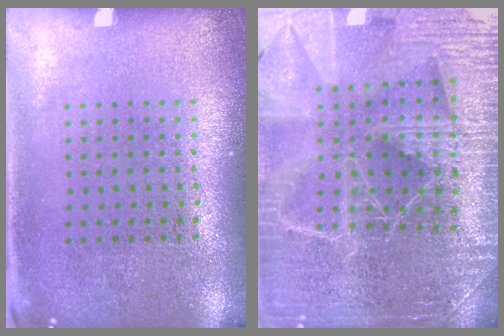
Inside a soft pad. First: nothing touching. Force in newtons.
{"total": 4.7, "press": 4.4, "slide": 1.7}